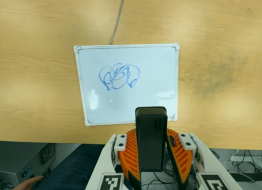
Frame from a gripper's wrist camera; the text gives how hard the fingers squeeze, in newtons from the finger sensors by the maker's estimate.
{"total": 6.0, "left": 5.2, "right": 6.7}